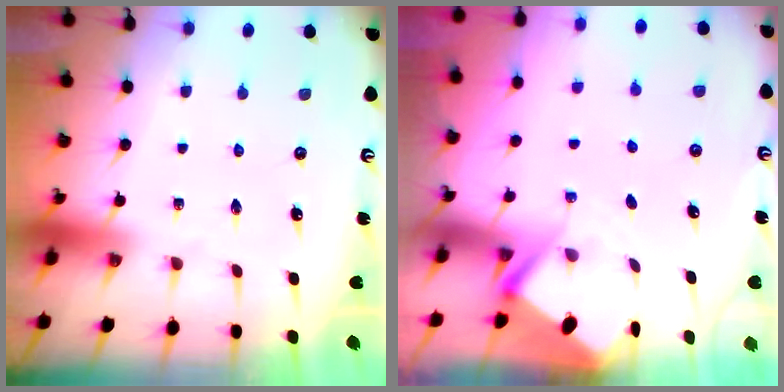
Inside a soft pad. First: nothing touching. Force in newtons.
{"total": 3.0, "press": 2.9, "slide": 0.4}